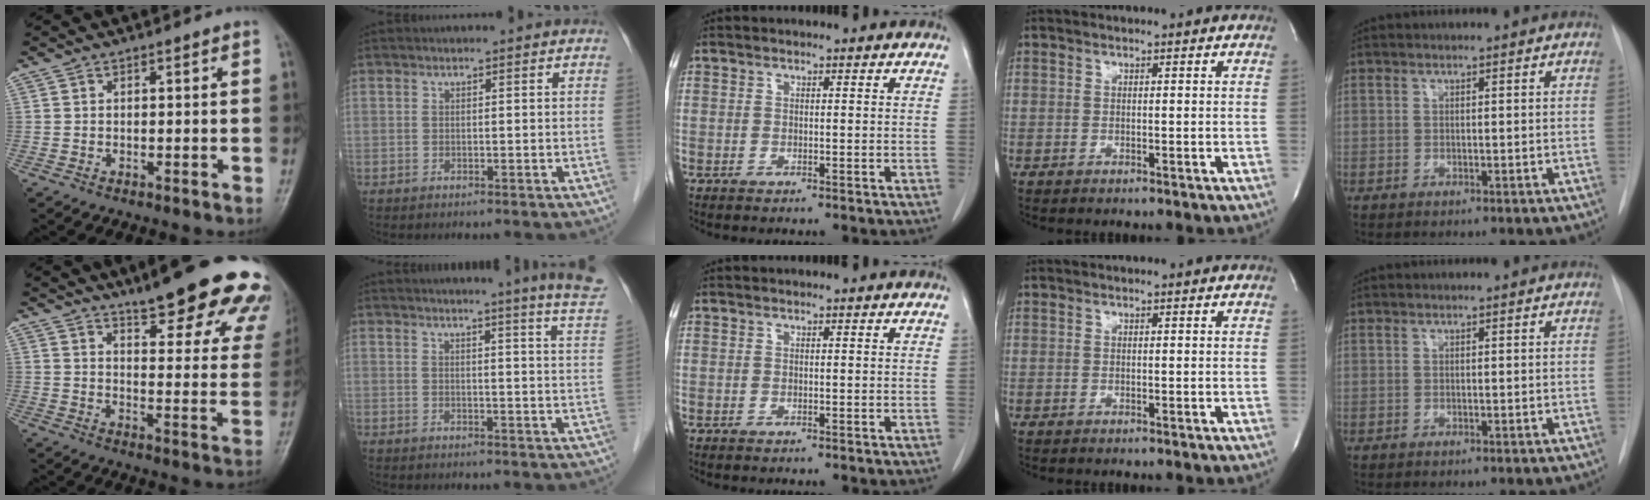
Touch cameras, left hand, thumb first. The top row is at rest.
{"thumb": {"total": 23.7, "force": [17.8, 5.4, 14.7], "torque": [-0.153, -0.086, 0.218]}, "index": {"total": 12.4, "force": [10.9, -1.3, 5.9], "torque": [-0.070, -0.057, 0.099]}}